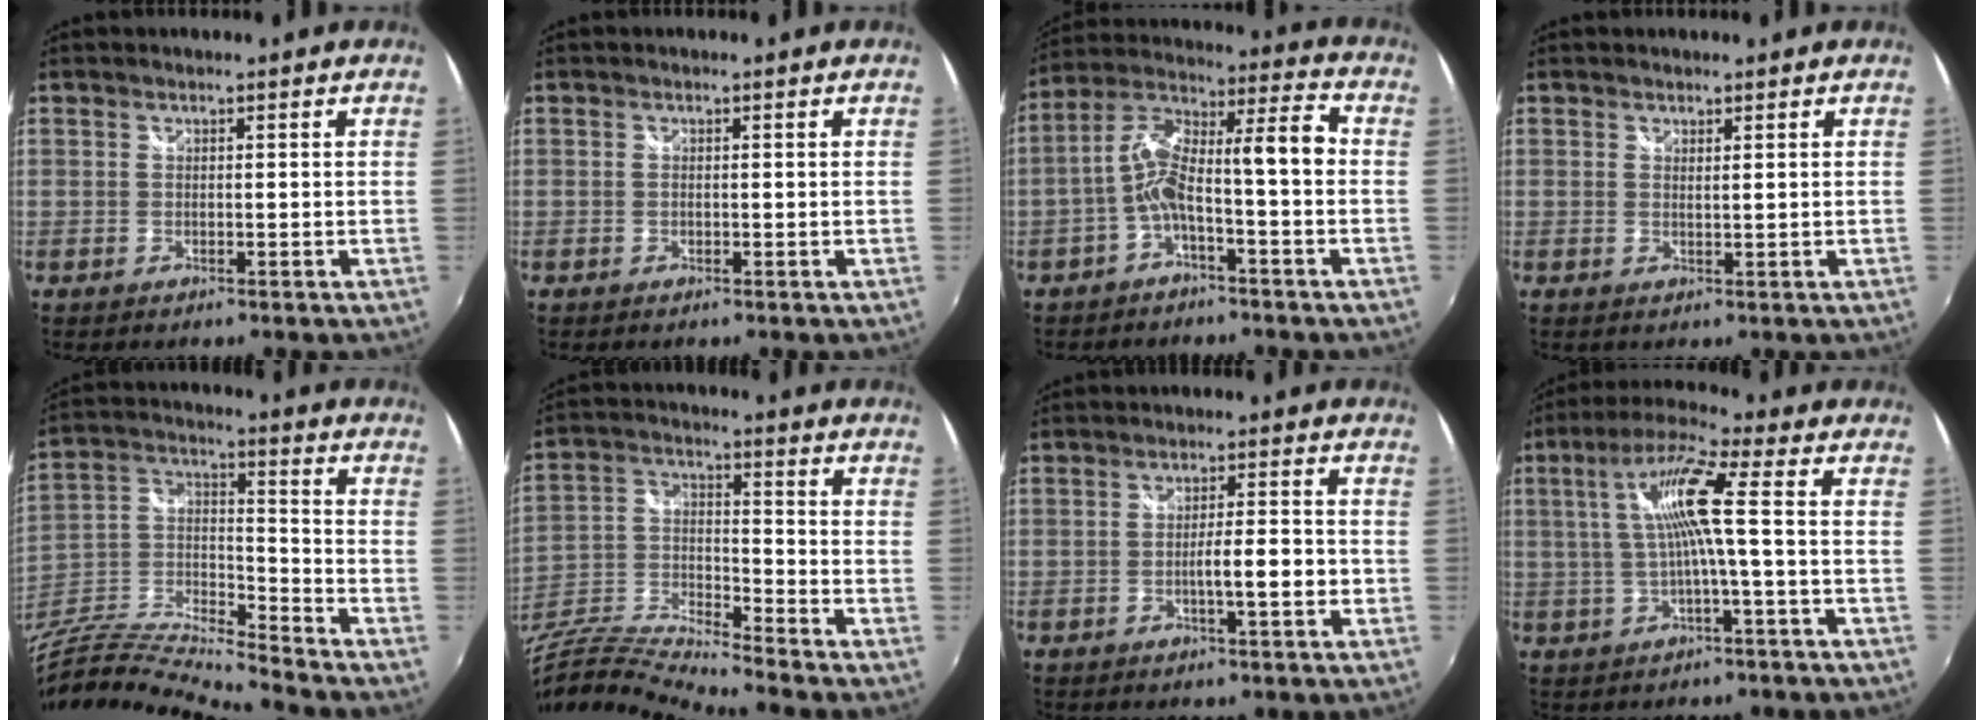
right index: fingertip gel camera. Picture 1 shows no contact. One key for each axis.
{"total": 0.0}
{"total": 11.0, "fx": -2.5, "fy": 2.2, "fz": 10.5, "tx": -0.198, "ty": 0.023, "tz": -0.042}
{"total": 0.9, "fx": 0.7, "fy": -0.6, "fz": 0.0, "tx": 0.001, "ty": -0.004, "tz": 0.009}
{"total": 18.3, "fx": -15.8, "fy": 1.6, "fz": 9.1, "tx": -0.193, "ty": -0.021, "tz": -0.308}
{"total": 15.3, "fx": -13.1, "fy": 0.3, "fz": 7.9, "tx": -0.168, "ty": -0.025, "tz": -0.263}
{"total": 5.0, "fx": -1.7, "fy": 0.3, "fz": 4.7, "tx": -0.080, "ty": -0.001, "tz": -0.024}
{"total": 9.5, "fx": -0.4, "fy": -0.7, "fz": 9.4, "tx": -0.182, "ty": 0.010, "tz": 0.000}